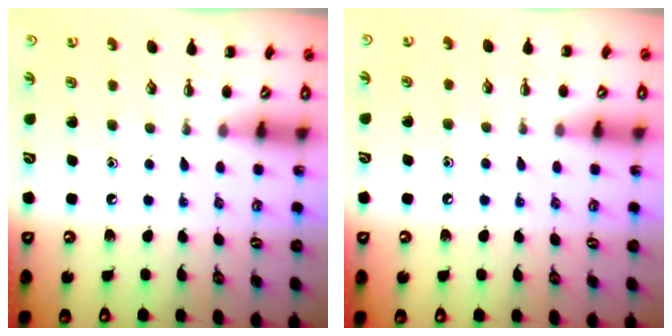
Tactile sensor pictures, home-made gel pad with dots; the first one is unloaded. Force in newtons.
{"total": 5.1, "press": 4.9, "slide": 1.4}